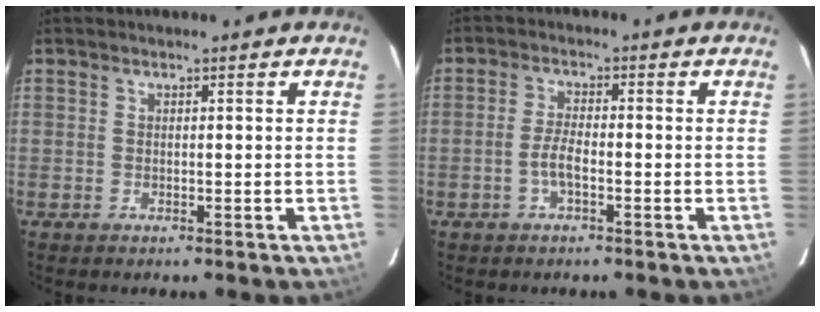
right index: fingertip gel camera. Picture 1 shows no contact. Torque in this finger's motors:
{"motor_torque": [0.23, -0.13, 0.32, 0.07]}